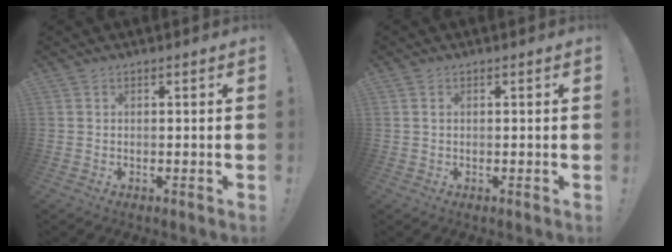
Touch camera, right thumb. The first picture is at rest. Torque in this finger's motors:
{"motor_torque": [-0.02, -0.50, -0.12, 0.37, 0.07]}